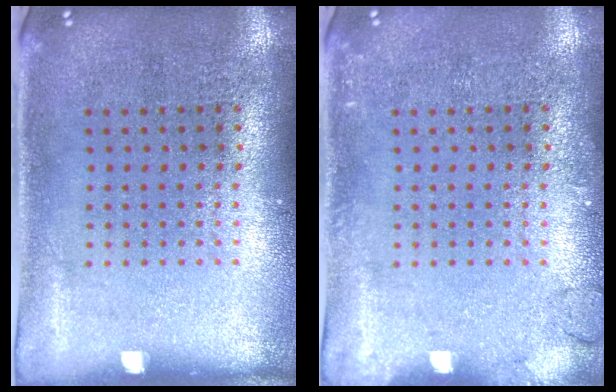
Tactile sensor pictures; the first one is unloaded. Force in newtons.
{"total": 1.2, "press": 1.1, "slide": 0.2}